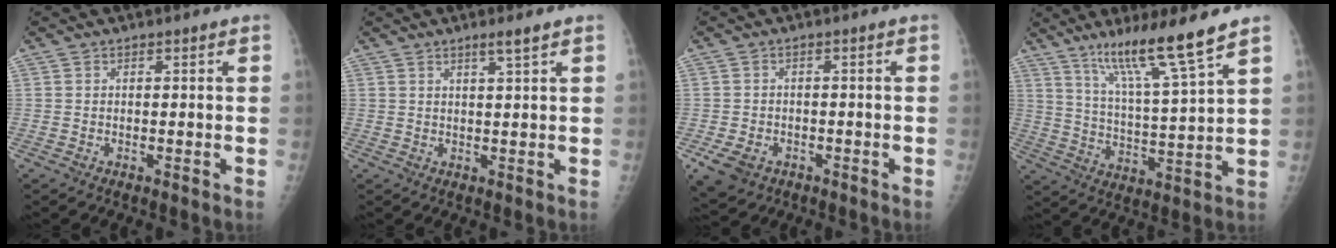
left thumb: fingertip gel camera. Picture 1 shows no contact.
{"total": 2.3, "force": [1.6, 0.0, 1.6], "torque": [-0.028, -0.012, 0.029]}
{"total": 6.1, "force": [-2.8, 4.7, 2.7], "torque": [-0.049, 0.009, -0.035]}
{"total": 13.2, "force": [9.3, -0.1, 9.3], "torque": [-0.162, -0.057, 0.169]}